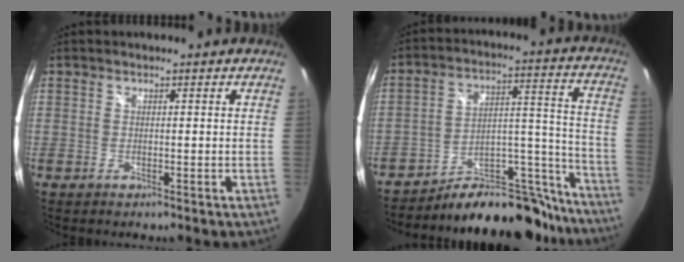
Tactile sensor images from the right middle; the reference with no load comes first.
{"total": 20.2, "force": [-18.2, 6.9, 5.5], "torque": [-0.053, 0.068, -0.254]}